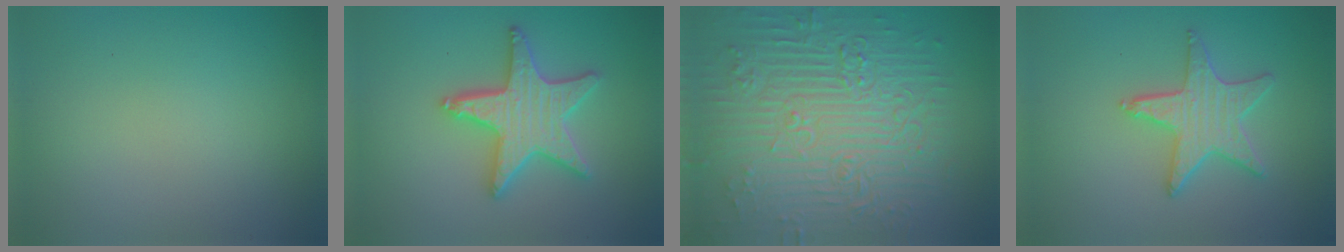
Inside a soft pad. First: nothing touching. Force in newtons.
{"total": 5.2, "press": 5.1, "slide": 0.8}
{"total": 11.0, "press": 7.5, "slide": 8.0}
{"total": 3.5, "press": 3.4, "slide": 0.8}